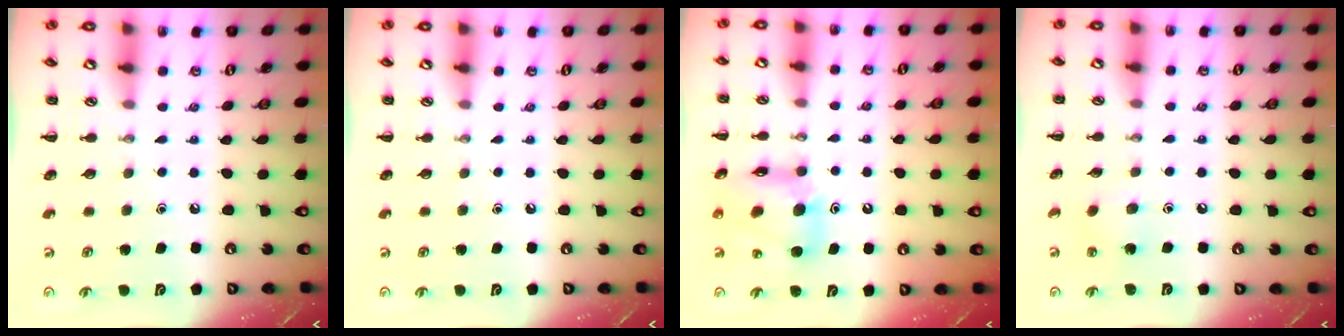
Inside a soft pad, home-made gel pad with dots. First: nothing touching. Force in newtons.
{"total": 0.0}
{"total": 12.3, "press": 11.8, "slide": 3.4}
{"total": 2.8, "press": 2.7, "slide": 0.6}